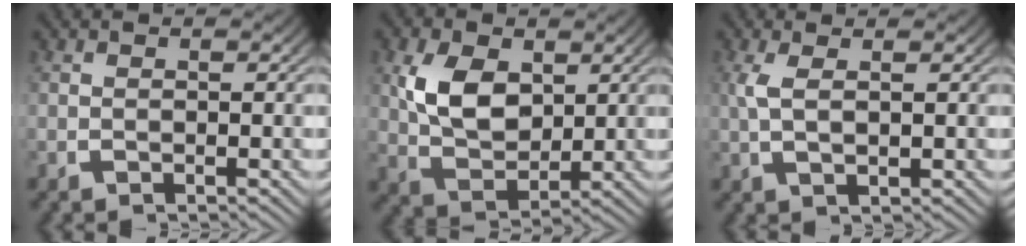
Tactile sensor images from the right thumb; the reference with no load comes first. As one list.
[{"total": 7.1, "force": [1.0, 4.8, 5.1], "torque": [-0.120, -0.034, 0.034]}, {"total": 2.5, "force": [0.9, 0.8, 2.2], "torque": [-0.054, -0.002, 0.024]}]